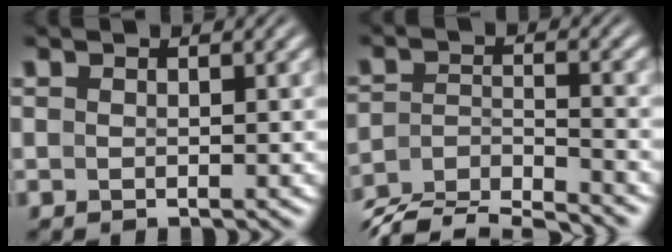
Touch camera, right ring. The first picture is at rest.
{"total": 7.6, "force": [-6.0, 3.5, 3.0], "torque": [-0.054, -0.028, -0.095]}